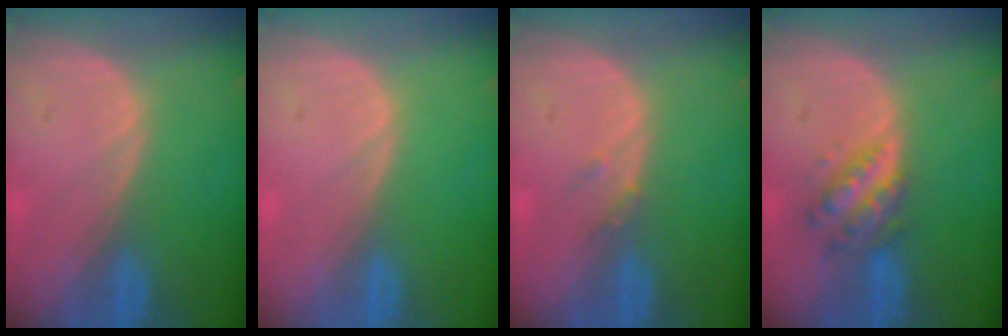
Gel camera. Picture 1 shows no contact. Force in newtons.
{"total": 0.0}
{"total": 1.3, "press": 1.1, "slide": 0.7}
{"total": 5.0, "press": 5.0, "slide": 0.1}